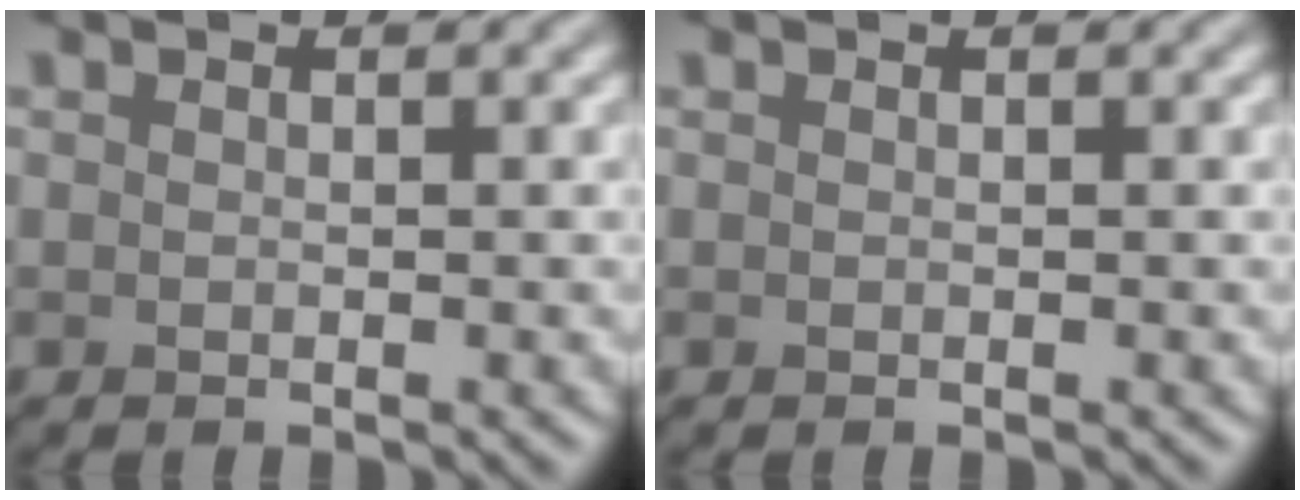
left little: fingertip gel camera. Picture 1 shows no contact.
{"total": 0.0}